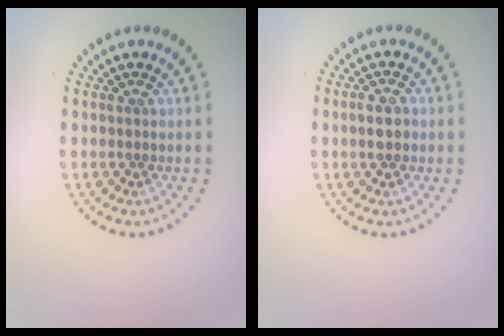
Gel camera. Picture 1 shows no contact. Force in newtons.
{"total": 1.9, "press": 1.9, "slide": 0.4}